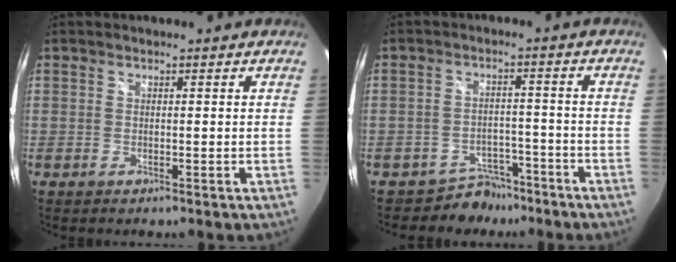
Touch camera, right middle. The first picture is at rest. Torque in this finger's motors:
{"motor_torque": [0.00, -0.14, -0.03, -0.02]}